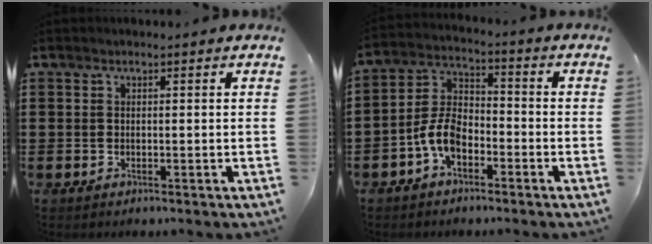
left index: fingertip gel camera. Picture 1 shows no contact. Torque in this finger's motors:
{"motor_torque": [1.08, 1.05, 0.38, 0.10]}